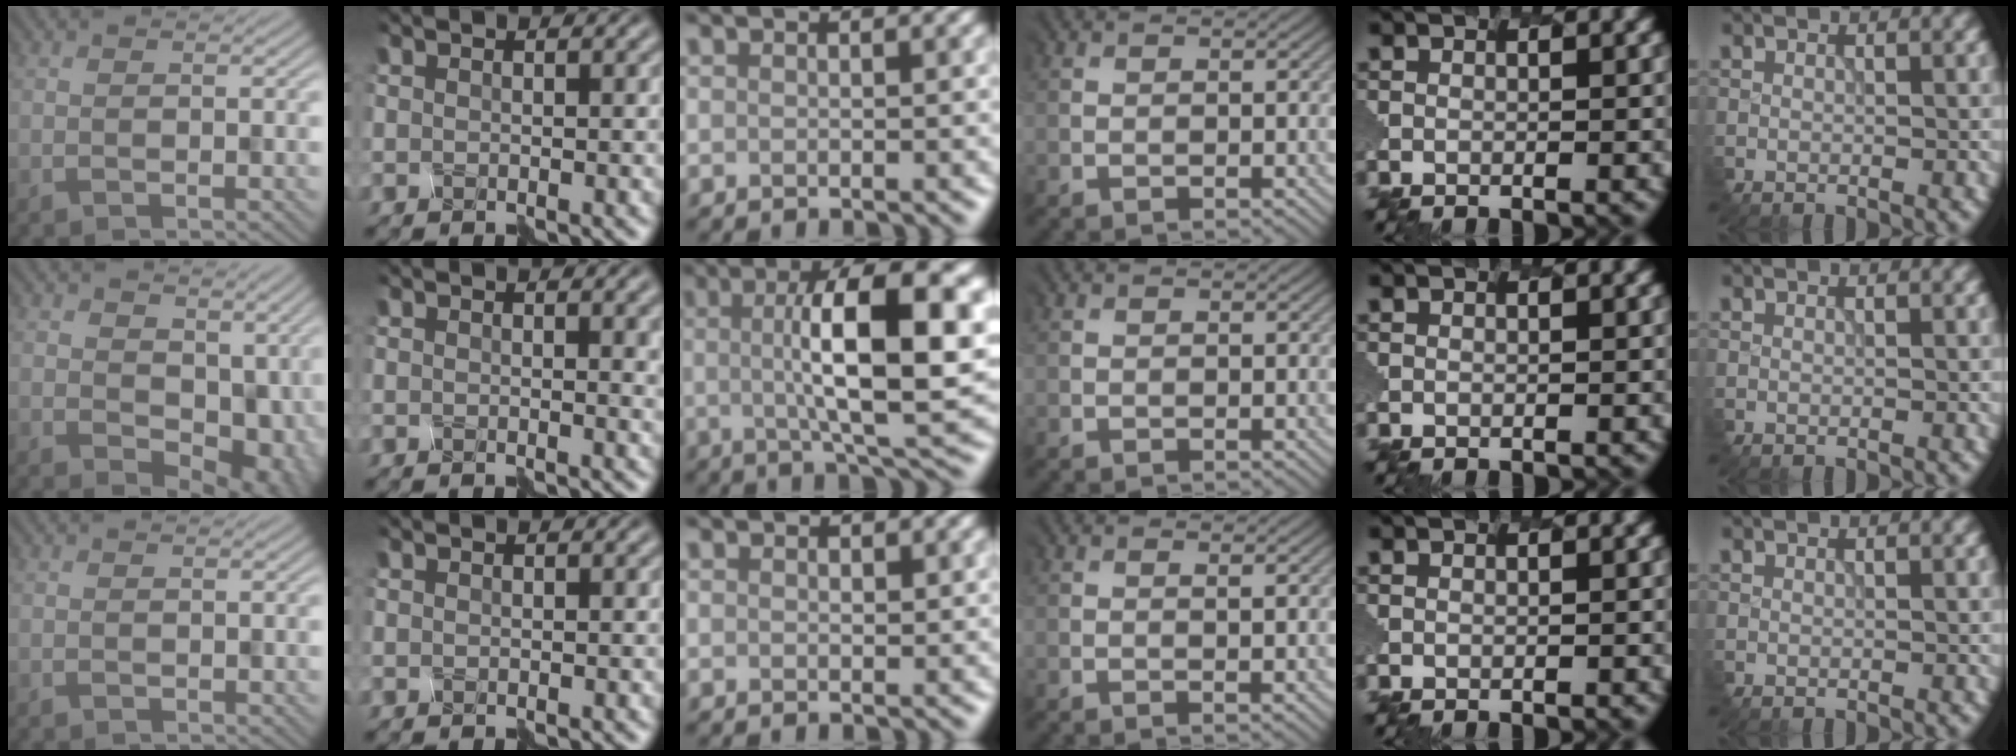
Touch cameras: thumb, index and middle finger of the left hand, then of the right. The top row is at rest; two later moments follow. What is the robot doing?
{"motion": "disassemble", "object": "spray bottle"}